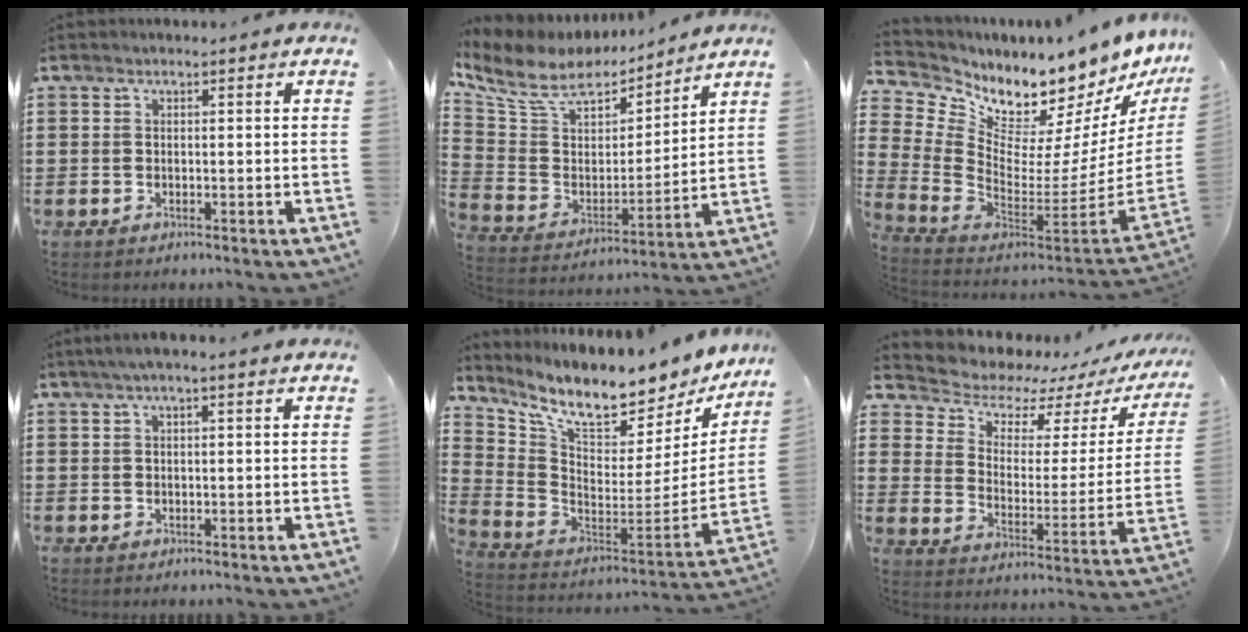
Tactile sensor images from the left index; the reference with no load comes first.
{"total": 9.4, "force": [7.5, 4.1, 3.9], "torque": [-0.114, -0.041, 0.131]}
{"total": 6.4, "force": [6.2, 1.7, 0.1], "torque": [-0.049, -0.088, 0.100]}
{"total": 1.3, "force": [0.1, 0.1, 1.3], "torque": [-0.021, -0.003, 0.003]}
{"total": 9.8, "force": [8.4, 1.8, 4.7], "torque": [-0.109, -0.081, 0.136]}
{"total": 5.5, "force": [4.9, 2.4, 1.1], "torque": [-0.050, -0.042, 0.080]}